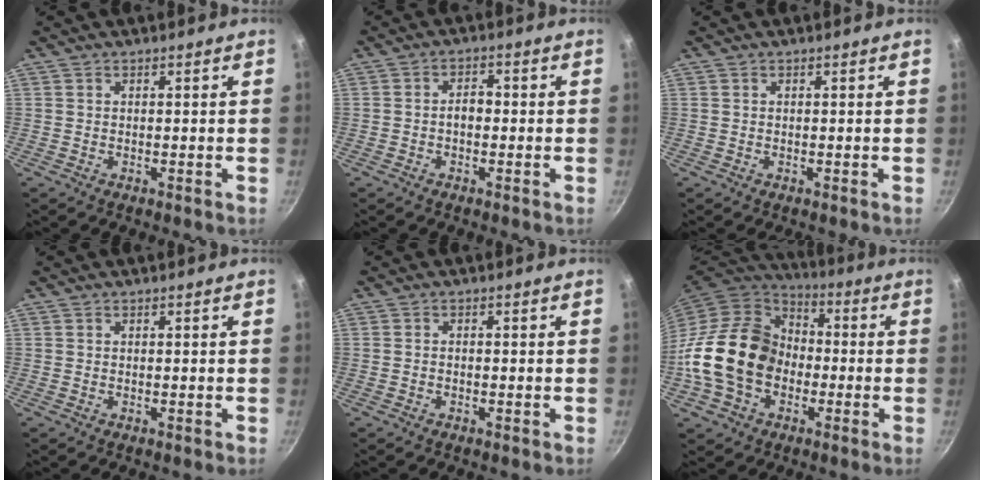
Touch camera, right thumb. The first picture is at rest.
{"total": 2.7, "force": [-0.6, 1.8, 2.0], "torque": [-0.017, 0.013, -0.013]}
{"total": 0.0}
{"total": 0.0}
{"total": 0.6, "force": [-0.4, 0.4, 0.3], "torque": [-0.009, 0.005, -0.010]}
{"total": 19.9, "force": [-3.4, 15.4, 12.2], "torque": [-0.195, 0.047, -0.070]}